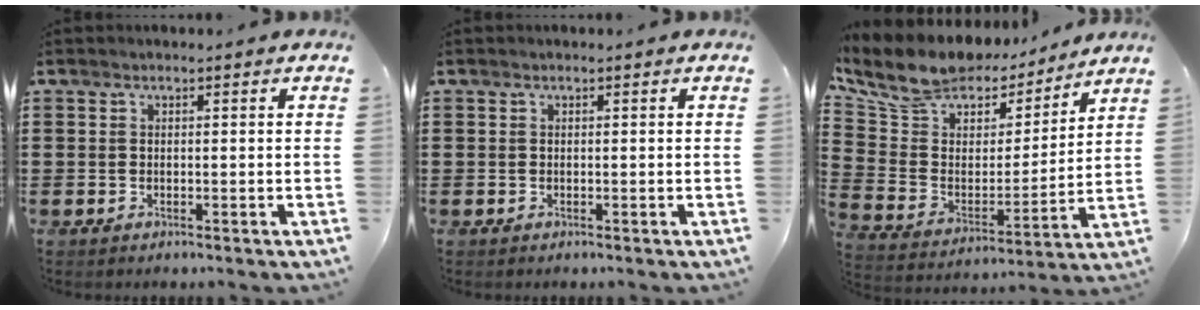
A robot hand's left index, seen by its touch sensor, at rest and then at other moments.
{"total": 0.0}
{"total": 9.4, "force": [8.0, 4.3, 2.3], "torque": [-0.094, -0.049, 0.141]}